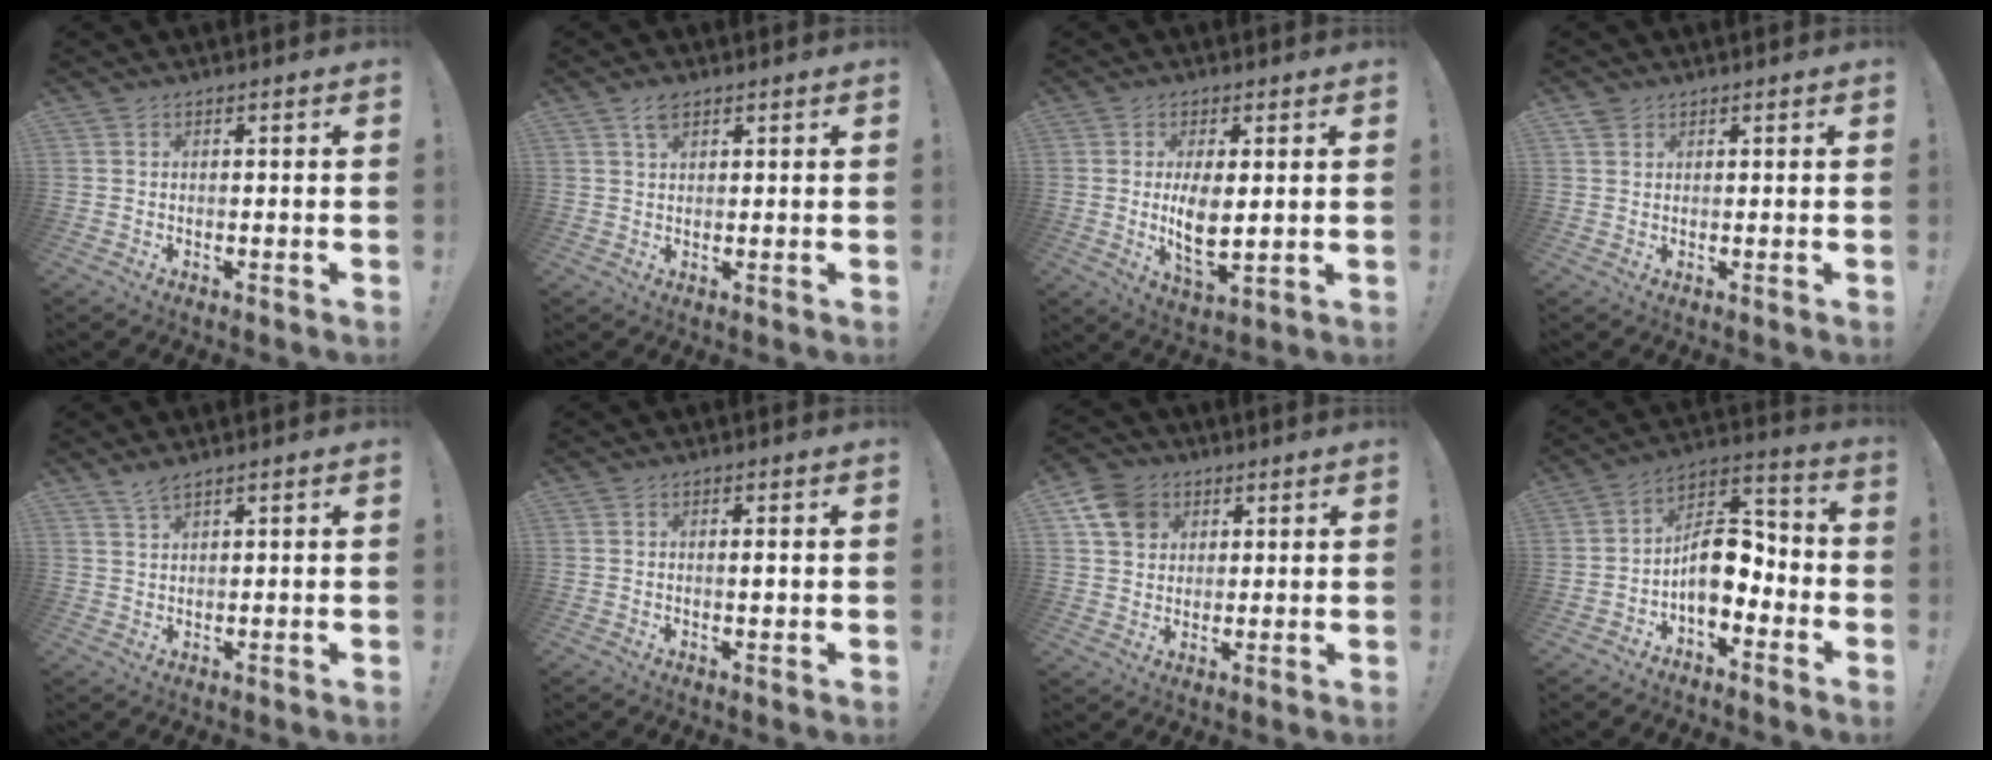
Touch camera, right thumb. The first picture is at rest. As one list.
[{"total": 3.2, "force": [1.9, 1.4, 2.2], "torque": [-0.037, -0.002, 0.034]}, {"total": 8.2, "force": [1.0, 3.8, 7.2], "torque": [-0.124, -0.019, 0.019]}, {"total": 1.5, "force": [1.2, 0.9, 0.2], "torque": [-0.004, -0.004, 0.024]}, {"total": 2.8, "force": [2.3, 0.3, 1.6], "torque": [-0.034, -0.011, 0.042]}, {"total": 1.1, "force": [0.1, 0.2, 1.1], "torque": [-0.008, -0.005, -0.003]}, {"total": 11.4, "force": [5.0, 9.2, 4.6], "torque": [-0.072, -0.018, 0.103]}, {"total": 12.6, "force": [-3.3, 7.8, 9.3], "torque": [-0.150, 0.022, -0.052]}]